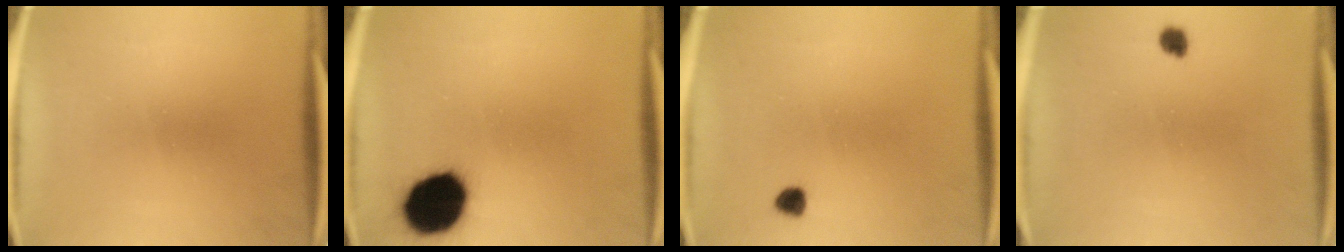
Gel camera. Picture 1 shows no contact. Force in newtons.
{"total": 16.7}
{"total": 1.8}
{"total": 1.8}